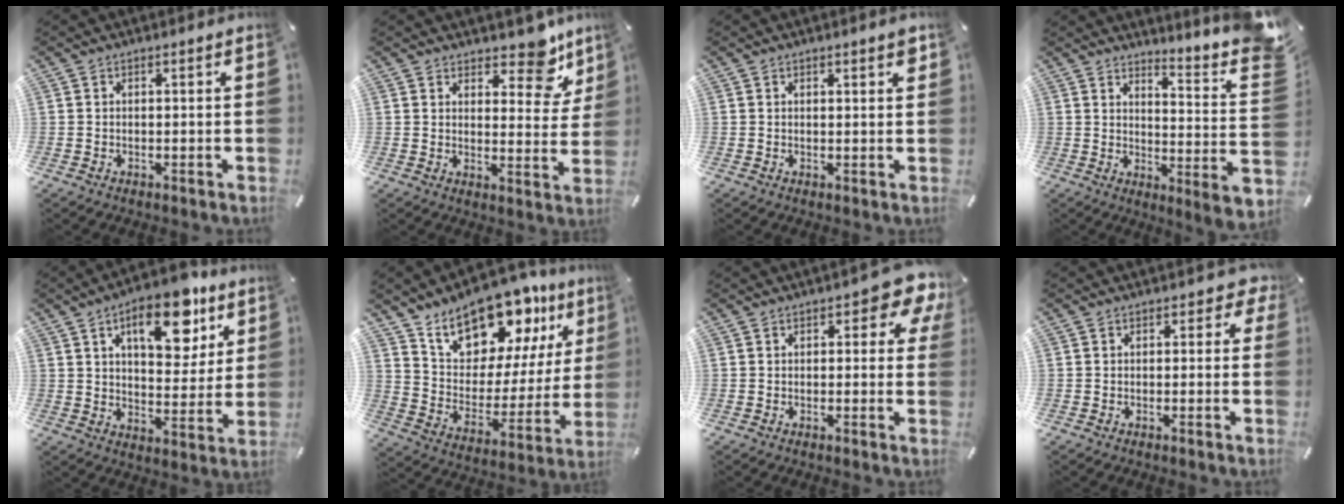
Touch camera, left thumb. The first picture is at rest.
{"total": 10.3, "force": [7.7, 5.0, 4.6], "torque": [-0.036, -0.062, 0.131]}
{"total": 1.2, "force": [0.9, 0.3, 0.7], "torque": [-0.006, -0.004, 0.014]}
{"total": 9.3, "force": [3.1, -1.4, 8.6], "torque": [-0.124, -0.077, 0.036]}
{"total": 16.5, "force": [9.3, 8.1, 11.0], "torque": [-0.137, -0.043, 0.151]}
{"total": 17.0, "force": [14.5, 7.7, 4.6], "torque": [-0.082, -0.132, 0.257]}
{"total": 7.1, "force": [3.4, 3.4, 5.2], "torque": [-0.061, -0.013, 0.052]}
{"total": 2.4, "force": [0.7, 1.8, 1.5], "torque": [-0.015, 0.004, 0.007]}